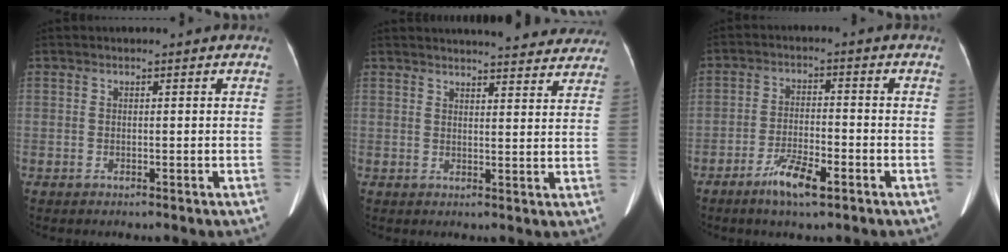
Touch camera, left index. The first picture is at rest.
{"total": 18.9, "force": [17.6, 4.1, 5.5], "torque": [-0.059, -0.009, 0.197]}
{"total": 6.0, "force": [-3.8, 1.2, 4.4], "torque": [-0.090, -0.008, -0.068]}